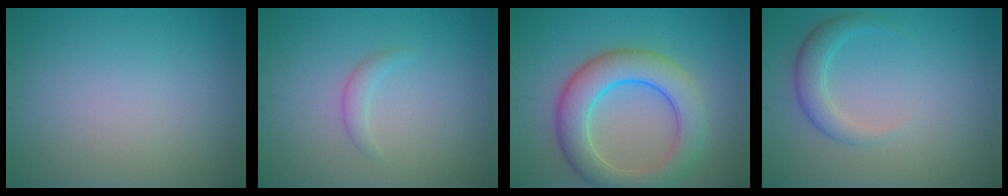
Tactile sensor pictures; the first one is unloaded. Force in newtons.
{"total": 1.2, "press": 1.2, "slide": 0.1}
{"total": 7.4, "press": 7.4, "slide": 0.3}
{"total": 2.7, "press": 2.6, "slide": 0.4}